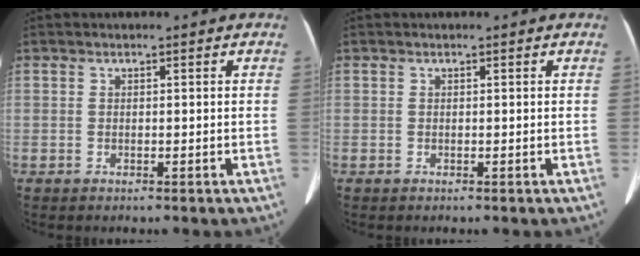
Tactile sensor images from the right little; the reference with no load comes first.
{"total": 0.0}